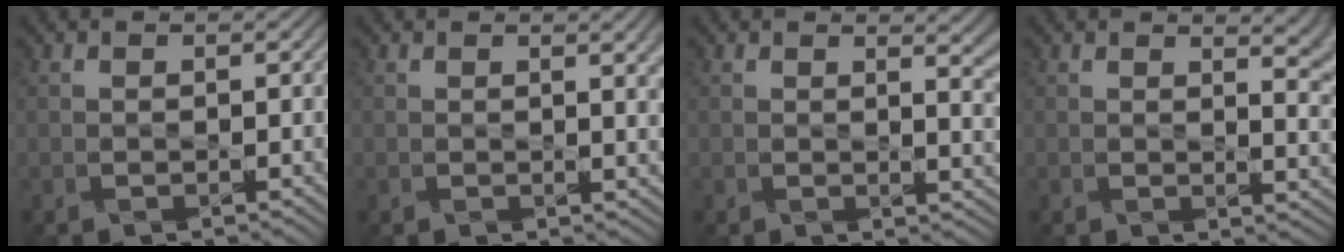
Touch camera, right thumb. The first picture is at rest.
{"total": 2.8, "force": [1.0, 0.6, 2.5], "torque": [-0.034, 0.001, 0.017]}
{"total": 5.1, "force": [2.1, 1.9, 4.3], "torque": [-0.045, -0.002, 0.032]}
{"total": 6.0, "force": [3.1, 2.3, 4.6], "torque": [-0.044, 0.001, 0.047]}